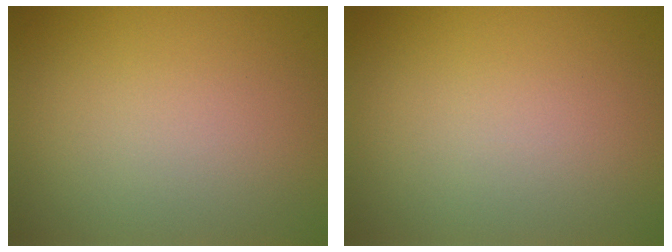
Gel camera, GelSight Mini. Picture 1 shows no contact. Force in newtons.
{"total": 0.0}